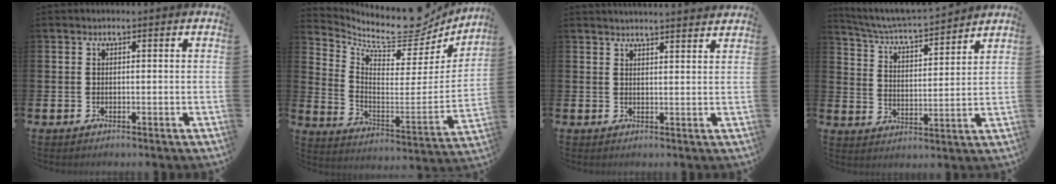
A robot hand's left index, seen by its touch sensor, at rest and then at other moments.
{"total": 9.0, "force": [7.7, 3.4, 3.2], "torque": [-0.073, -0.069, 0.127]}
{"total": 2.7, "force": [2.7, -0.3, -0.1], "torque": [-0.003, -0.015, 0.049]}
{"total": 5.3, "force": [5.1, 0.3, 1.3], "torque": [-0.055, -0.045, 0.085]}